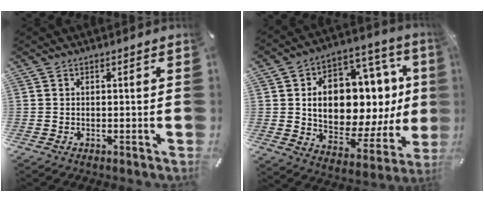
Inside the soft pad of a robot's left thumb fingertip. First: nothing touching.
{"total": 19.3, "force": [2.6, 12.2, 14.7], "torque": [-0.232, -0.037, 0.046]}